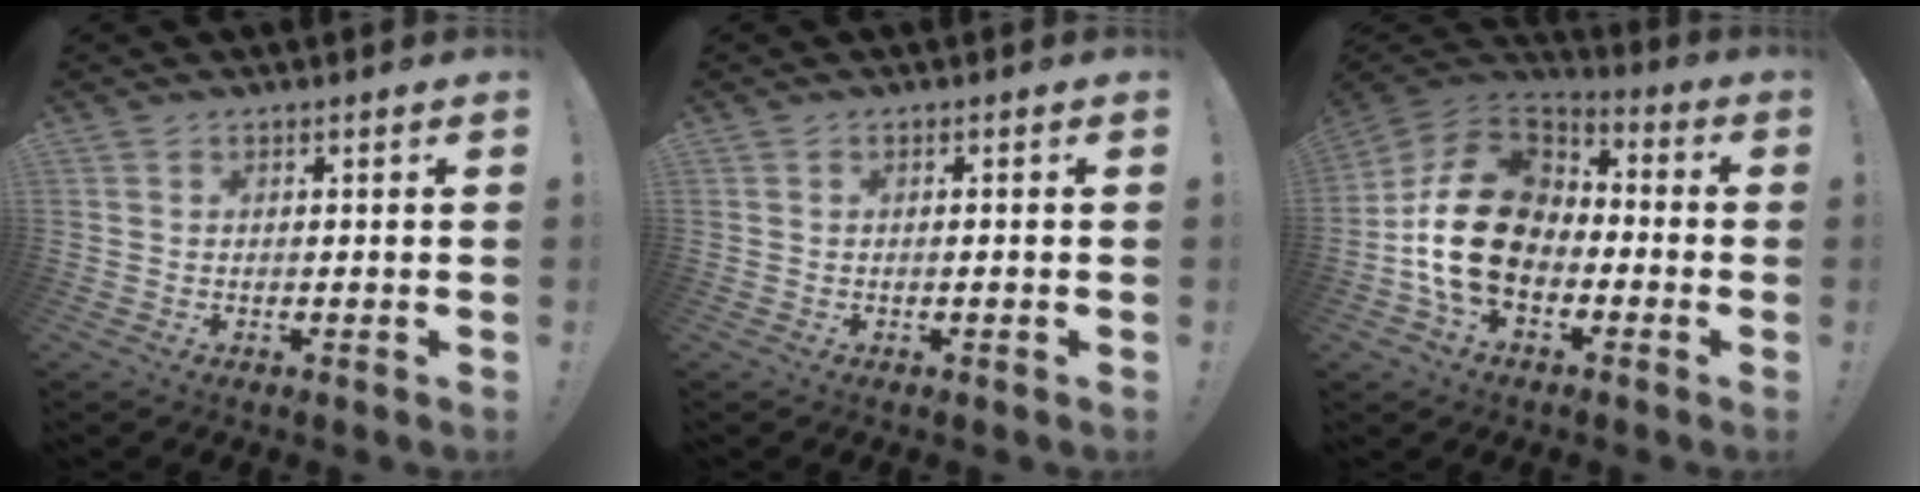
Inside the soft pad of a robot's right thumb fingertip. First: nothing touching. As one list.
[{"total": 0.8, "force": [-0.5, -0.3, 0.6], "torque": [-0.011, 0.000, -0.009]}, {"total": 20.2, "force": [-2.5, 14.6, 13.6], "torque": [-0.241, 0.032, -0.031]}]